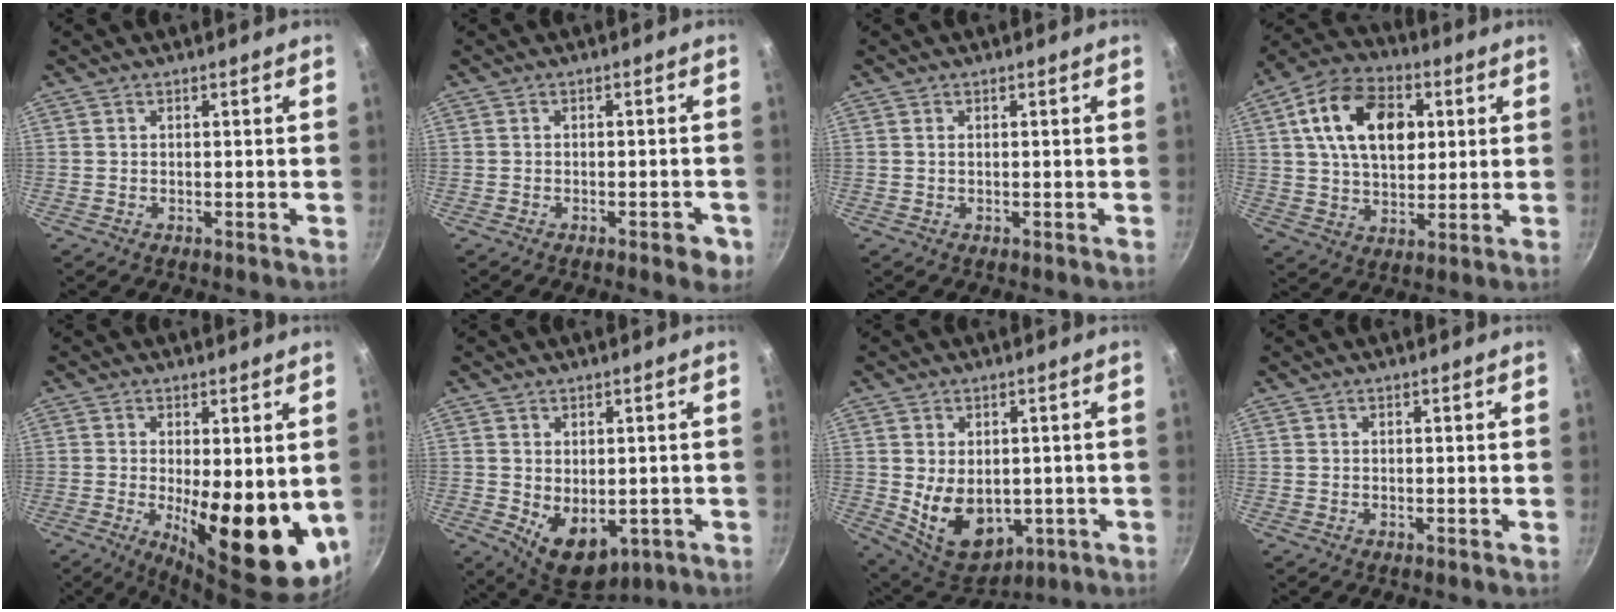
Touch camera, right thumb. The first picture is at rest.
{"total": 3.9, "force": [-1.8, 1.6, 3.1], "torque": [-0.028, 0.010, -0.020]}
{"total": 0.6, "force": [0.1, 0.3, 0.4], "torque": [-0.008, 0.001, 0.002]}
{"total": 17.4, "force": [4.5, 11.4, 12.3], "torque": [-0.179, 0.006, 0.067]}
{"total": 15.9, "force": [-1.6, 5.8, 14.7], "torque": [-0.184, -0.024, -0.010]}
{"total": 9.1, "force": [-1.3, 6.2, 6.6], "torque": [-0.077, -0.014, 0.003]}
{"total": 12.2, "force": [-0.9, 8.5, 8.7], "torque": [-0.116, -0.015, 0.017]}
{"total": 0.0}